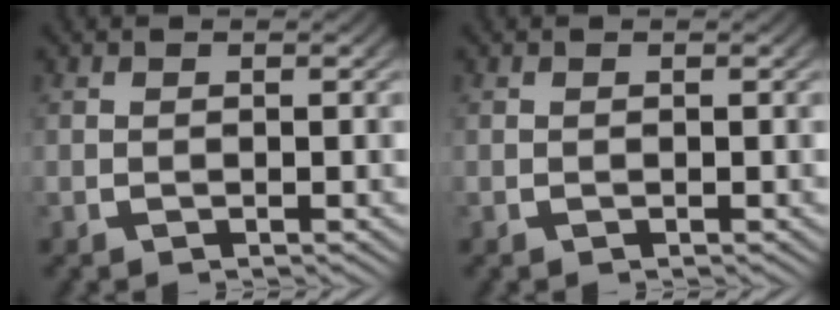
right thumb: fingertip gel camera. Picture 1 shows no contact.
{"total": 0.0}